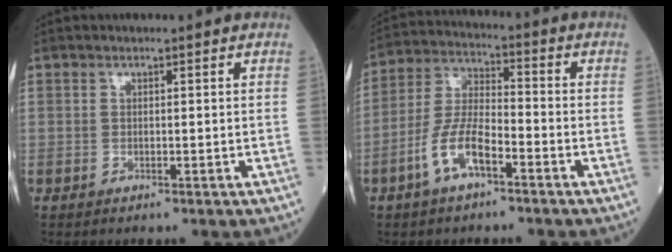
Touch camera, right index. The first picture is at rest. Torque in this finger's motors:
{"motor_torque": [0.30, -0.22, 0.22, 0.12]}